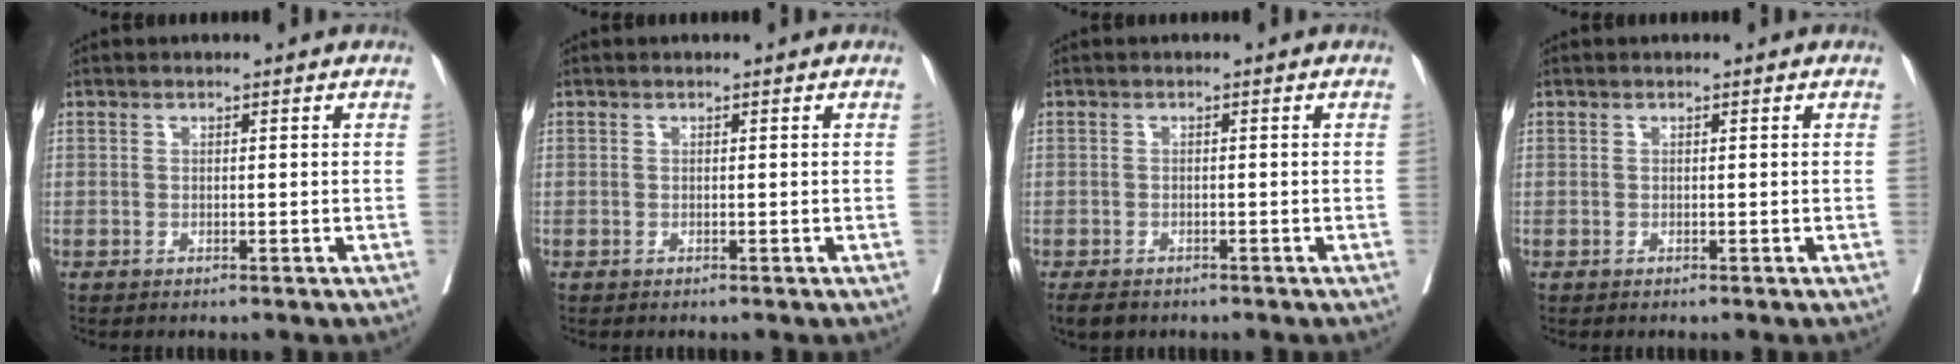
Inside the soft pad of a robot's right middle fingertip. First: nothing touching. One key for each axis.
{"total": 0.0}
{"total": 3.0, "fx": -2.4, "fy": 1.4, "fz": 1.2, "tx": -0.018, "ty": -0.004, "tz": -0.035}
{"total": 0.0}